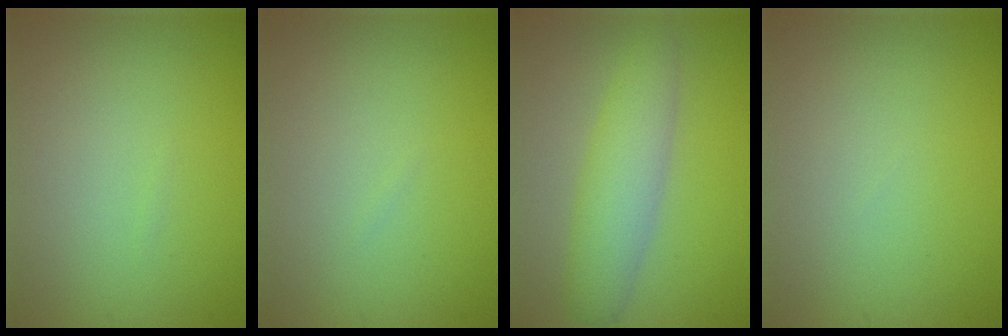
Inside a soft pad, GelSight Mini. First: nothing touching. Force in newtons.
{"total": 0.0}
{"total": 4.1, "press": 4.1, "slide": 0.2}
{"total": 0.0}